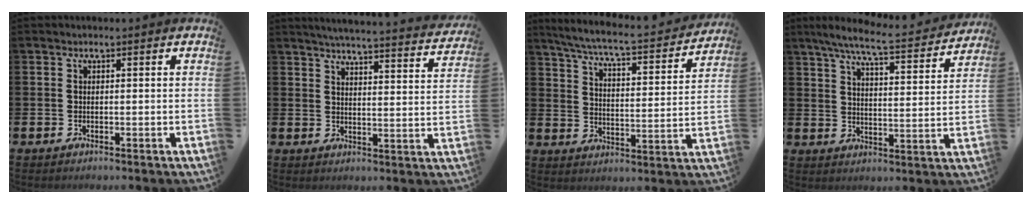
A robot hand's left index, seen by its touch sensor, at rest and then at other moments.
{"total": 5.0, "force": [4.8, -0.1, 1.2], "torque": [-0.029, -0.041, 0.080]}
{"total": 6.2, "force": [5.5, 0.4, 2.9], "torque": [-0.084, -0.040, 0.088]}
{"total": 7.5, "force": [6.7, 0.5, 3.5], "torque": [-0.087, -0.040, 0.112]}